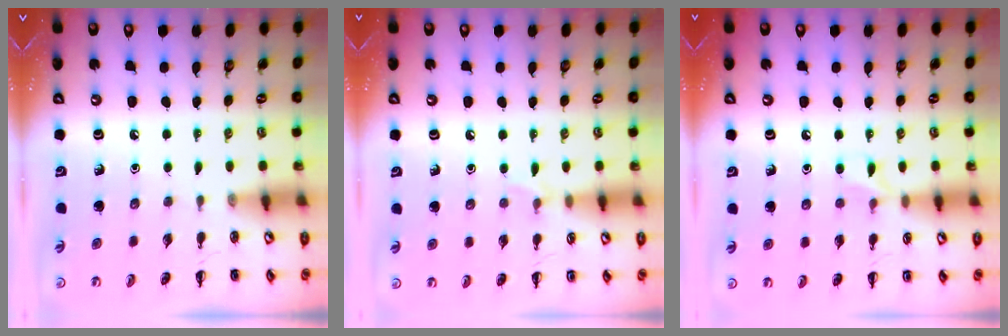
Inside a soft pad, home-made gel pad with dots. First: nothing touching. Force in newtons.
{"total": 4.8, "press": 4.5, "slide": 1.7}
{"total": 5.2, "press": 4.9, "slide": 1.6}